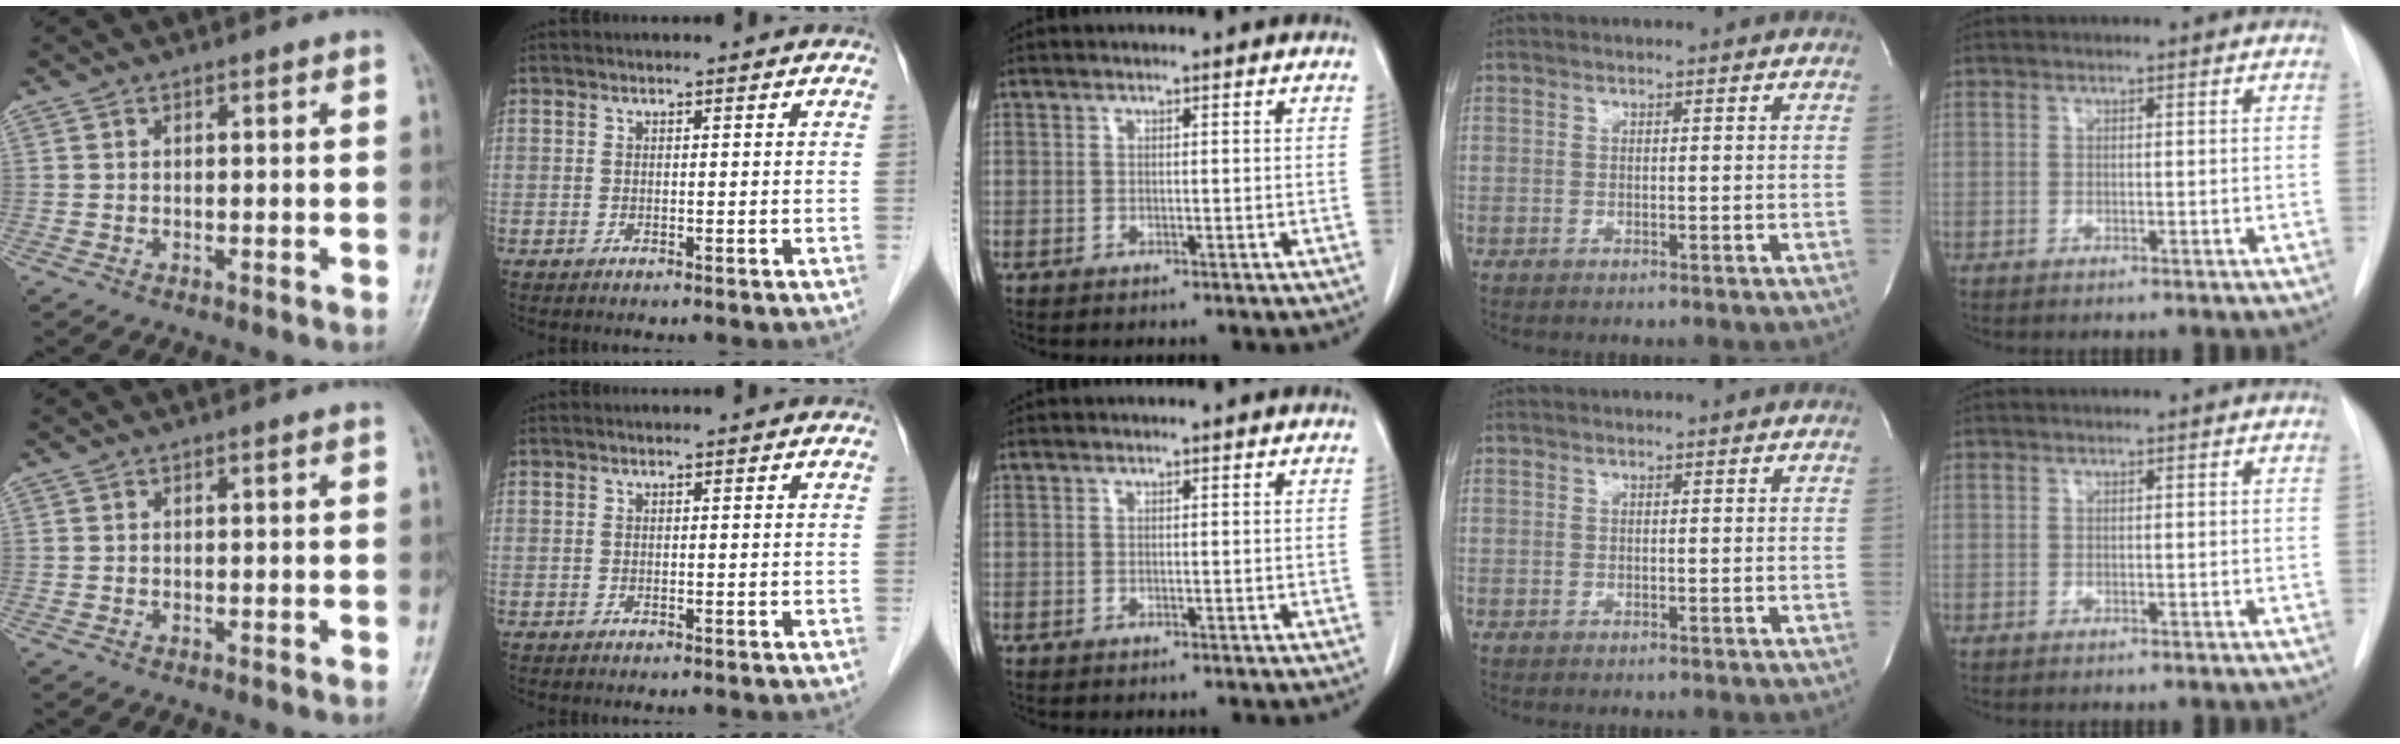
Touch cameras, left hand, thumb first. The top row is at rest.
{}